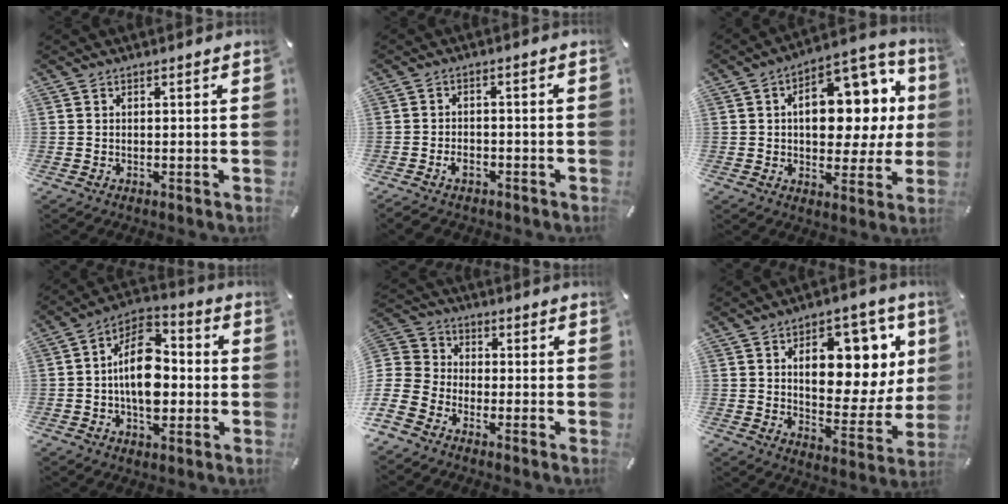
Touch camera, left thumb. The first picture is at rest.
{"total": 3.8, "force": [-2.2, 2.4, 1.9], "torque": [-0.038, 0.009, -0.044]}
{"total": 16.6, "force": [3.4, 10.3, 12.5], "torque": [-0.153, -0.020, 0.058]}
{"total": 14.2, "force": [-1.3, 9.0, 10.8], "torque": [-0.202, 0.003, -0.026]}
{"total": 10.0, "force": [-6.8, 6.6, 3.2], "torque": [-0.081, 0.031, -0.131]}
{"total": 15.6, "force": [6.3, 9.5, 10.8], "torque": [-0.135, -0.037, 0.104]}